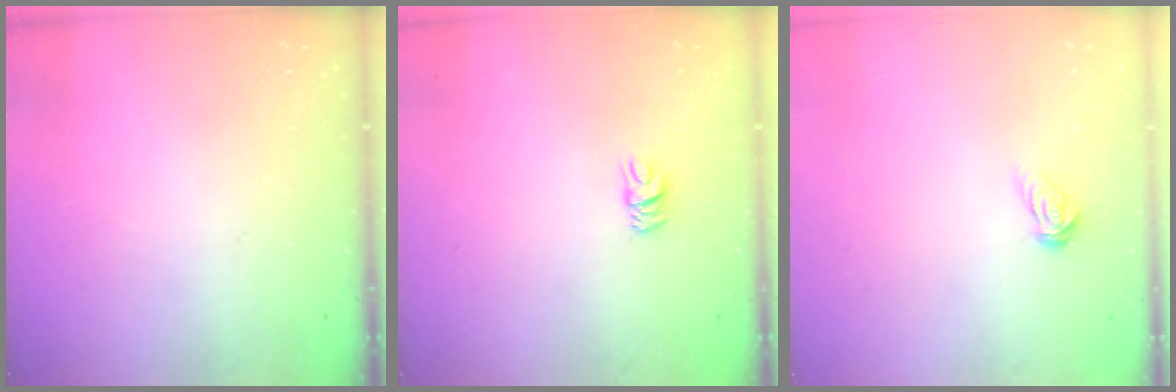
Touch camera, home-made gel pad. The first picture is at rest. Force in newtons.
{"total": 5.5, "press": 5.5, "slide": 0.4}
{"total": 4.2, "press": 4.1, "slide": 0.4}